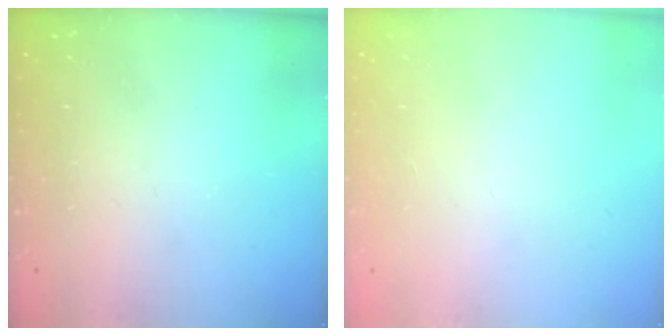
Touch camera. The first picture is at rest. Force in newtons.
{"total": 0.0}